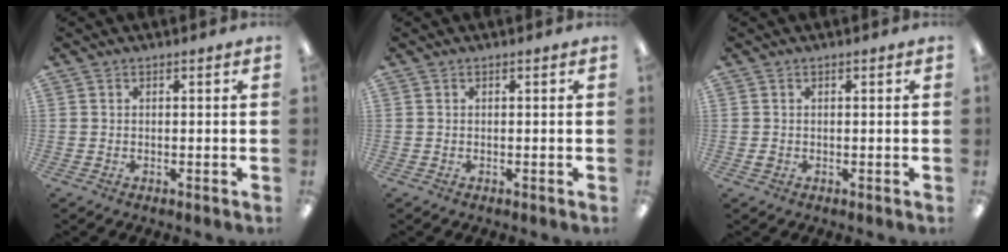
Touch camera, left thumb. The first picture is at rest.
{"total": 0.0}
{"total": 1.0, "force": [-0.1, 0.9, 0.4], "torque": [-0.008, 0.003, -0.003]}